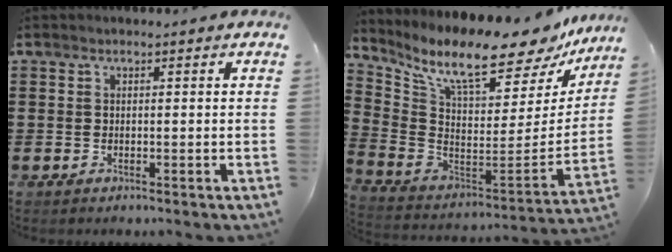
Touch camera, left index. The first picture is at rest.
{"total": 11.8, "force": [9.6, 2.0, 6.6], "torque": [-0.152, -0.079, 0.160]}